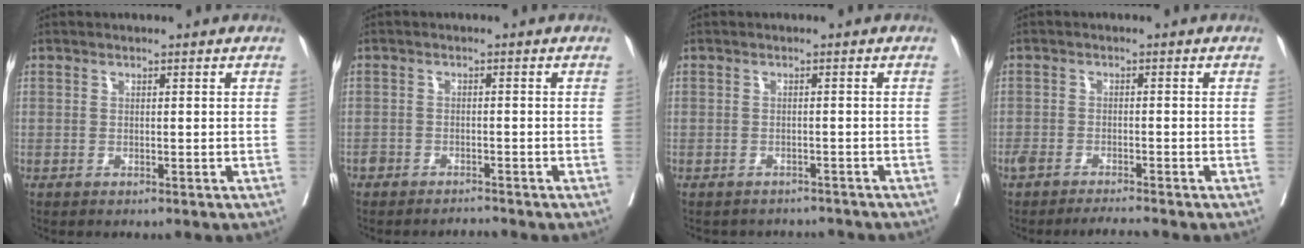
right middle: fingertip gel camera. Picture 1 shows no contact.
{"total": 1.6, "force": [-1.6, 0.2, -0.2], "torque": [0.007, -0.005, -0.027]}
{"total": 5.0, "force": [-4.7, 1.6, -0.1], "torque": [0.005, 0.006, -0.055]}
{"total": 3.6, "force": [-3.3, -0.1, 1.3], "torque": [-0.023, -0.007, -0.056]}